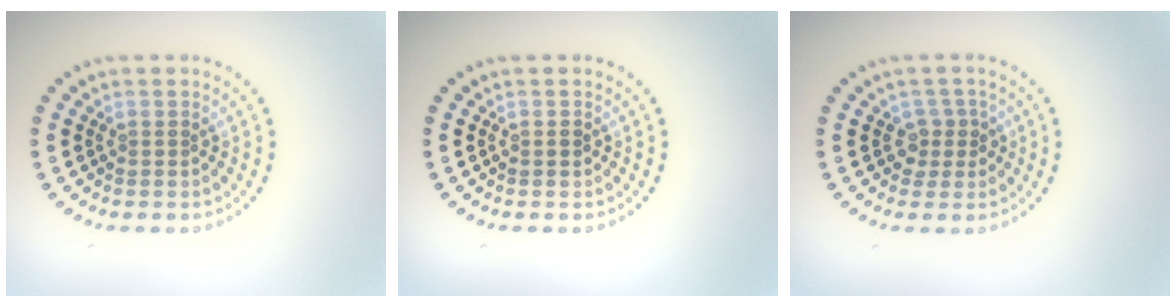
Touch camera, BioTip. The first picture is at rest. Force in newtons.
{"total": 0.7, "press": 0.7, "slide": 0.2}
{"total": 1.9, "press": 1.4, "slide": 1.2}